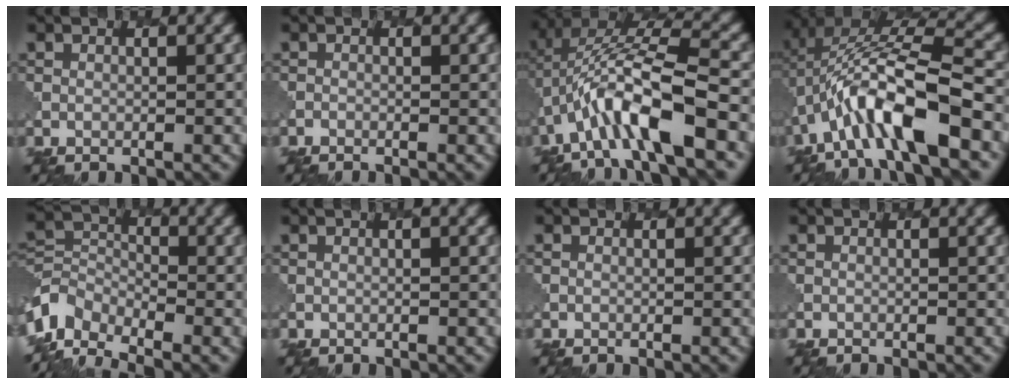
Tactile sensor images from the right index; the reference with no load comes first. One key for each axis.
{"total": 0.7, "fx": -0.7, "fy": 0.1, "fz": 0.0, "tx": 0.004, "ty": -0.001, "tz": -0.012}
{"total": 10.0, "fx": -3.0, "fy": 3.1, "fz": 9.0, "tx": -0.168, "ty": 0.017, "tz": -0.051}
{"total": 11.2, "fx": -3.4, "fy": 3.8, "fz": 10.0, "tx": -0.187, "ty": 0.012, "tz": -0.055}
{"total": 5.9, "fx": -4.0, "fy": 3.6, "fz": 2.3, "tx": -0.040, "ty": -0.005, "tz": -0.093}
{"total": 0.6, "fx": 0.2, "fy": 0.0, "fz": 0.6, "tx": -0.006, "ty": 0.003, "tz": 0.005}
{"total": 0.0}
{"total": 0.0}